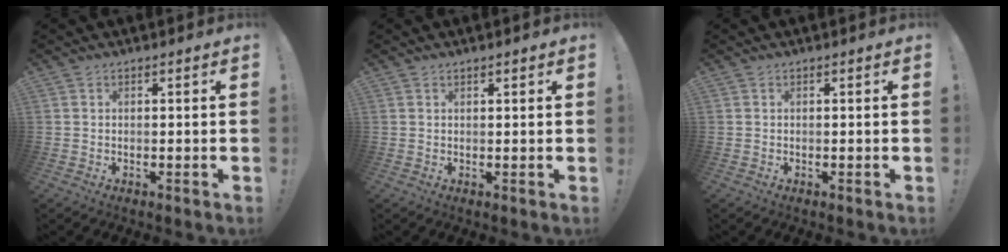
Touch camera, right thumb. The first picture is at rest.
{"total": 0.6, "force": [0.5, 0.1, 0.3], "torque": [-0.003, -0.001, 0.010]}
{"total": 0.0}